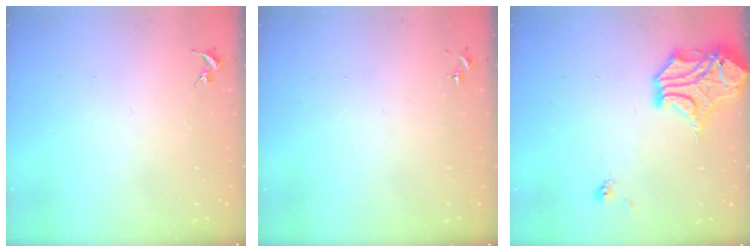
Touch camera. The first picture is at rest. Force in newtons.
{"total": 0.0}
{"total": 15.2, "press": 15.1, "slide": 2.2}